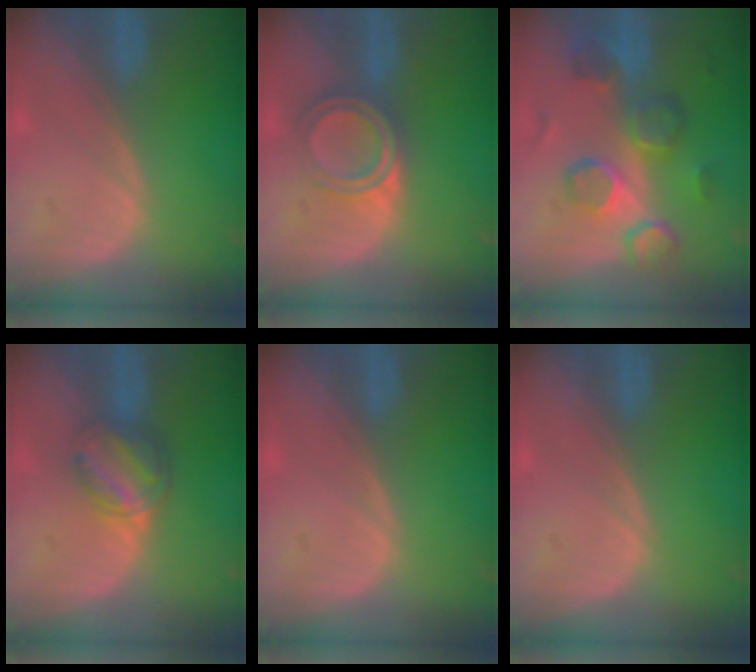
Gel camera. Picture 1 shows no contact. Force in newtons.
{"total": 5.7, "press": 5.0, "slide": 2.8}
{"total": 9.7, "press": 8.9, "slide": 3.8}
{"total": 6.2, "press": 5.3, "slide": 3.2}
{"total": 0.0}
{"total": 0.0}